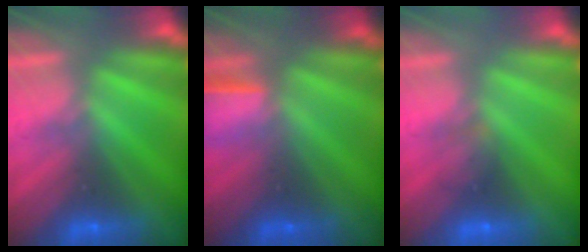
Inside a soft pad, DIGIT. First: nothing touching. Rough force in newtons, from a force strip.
{"total": 1.6}
{"total": 1.3}